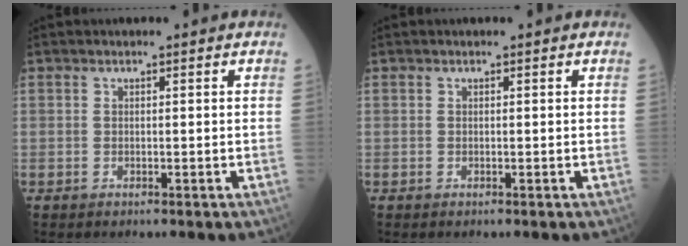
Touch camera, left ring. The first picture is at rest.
{"total": 0.0}